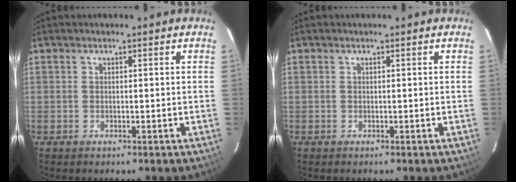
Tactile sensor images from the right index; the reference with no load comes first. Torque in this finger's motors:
{"motor_torque": [0.00, 0.00, 0.00, 0.00]}